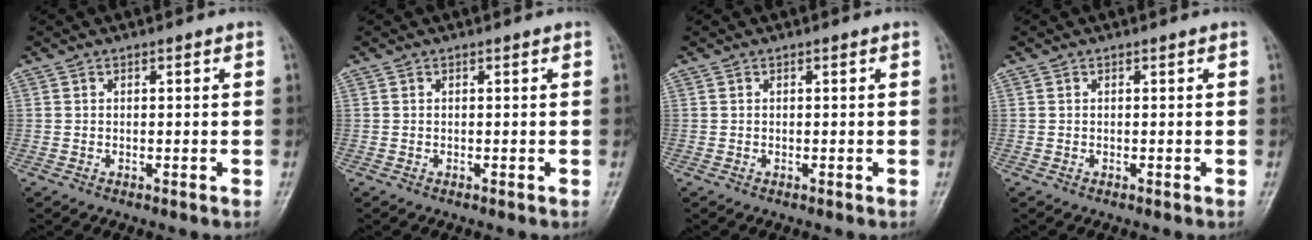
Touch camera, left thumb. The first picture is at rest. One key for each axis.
{"total": 0.0}
{"total": 0.0}
{"total": 0.0}